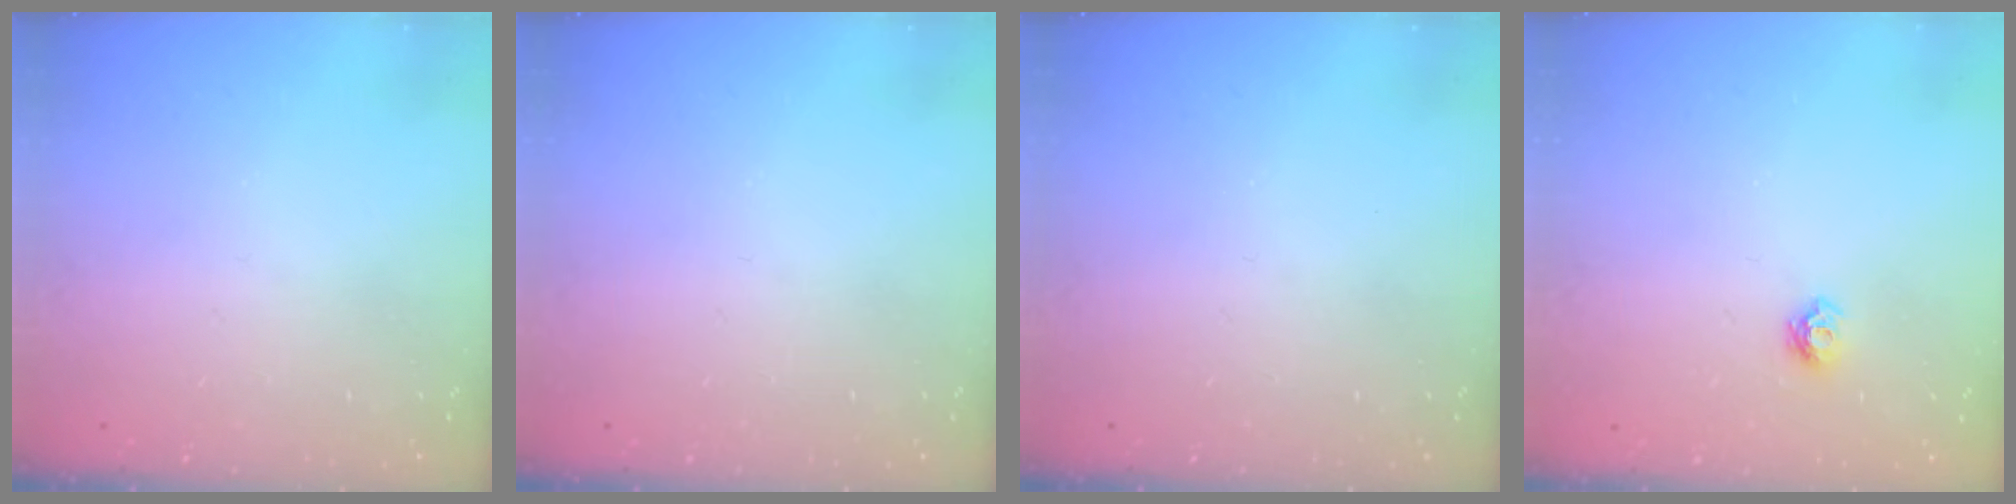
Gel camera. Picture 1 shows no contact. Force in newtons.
{"total": 0.0}
{"total": 0.0}
{"total": 4.9, "press": 4.8, "slide": 0.6}